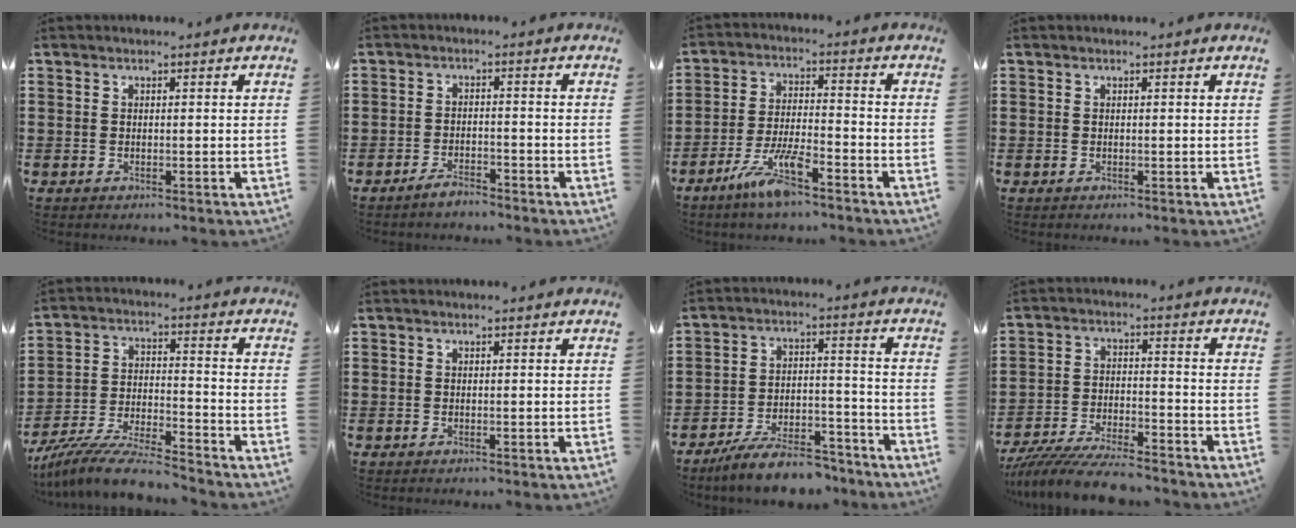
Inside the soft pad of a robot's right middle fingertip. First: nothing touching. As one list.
[{"total": 2.6, "force": [-2.4, 0.4, 0.8], "torque": [-0.015, 0.006, -0.047]}, {"total": 7.9, "force": [-5.3, 1.6, 5.6], "torque": [-0.121, -0.004, -0.100]}, {"total": 0.0}, {"total": 9.5, "force": [-8.8, 0.5, 3.4], "torque": [-0.071, 0.008, -0.175]}, {"total": 0.0}, {"total": 8.4, "force": [-7.5, 1.7, 3.1], "torque": [-0.048, 0.022, -0.142]}, {"total": 7.8, "force": [-7.3, 0.7, 2.5], "torque": [-0.050, 0.004, -0.141]}]